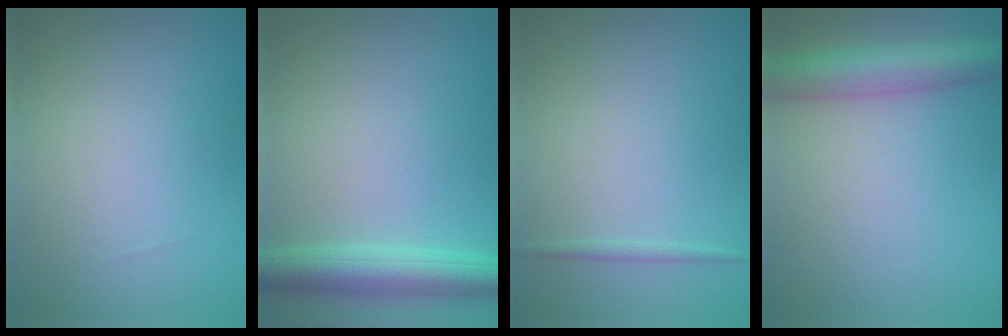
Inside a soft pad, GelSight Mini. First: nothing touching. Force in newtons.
{"total": 4.9, "press": 4.9, "slide": 0.1}
{"total": 0.7, "press": 0.7, "slide": 0.0}
{"total": 5.3, "press": 5.3, "slide": 0.2}